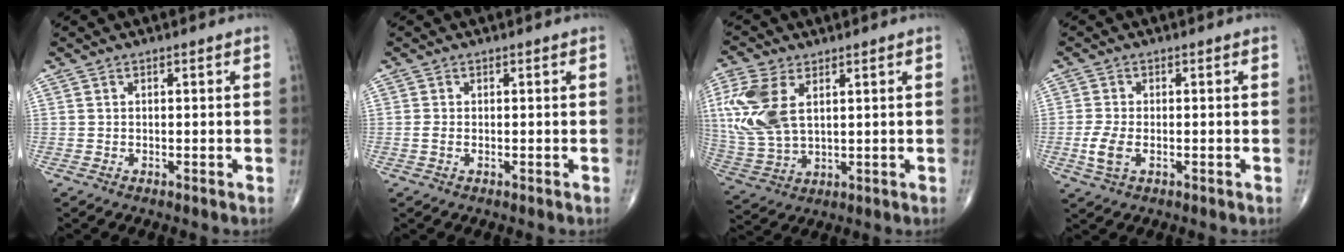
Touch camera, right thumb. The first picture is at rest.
{"total": 1.0, "force": [-0.3, 0.5, 0.8], "torque": [-0.019, -0.001, -0.006]}
{"total": 13.2, "force": [3.8, 7.5, 10.2], "torque": [-0.242, -0.004, 0.083]}
{"total": 4.4, "force": [-1.1, 2.3, 3.6], "torque": [-0.085, -0.003, -0.022]}